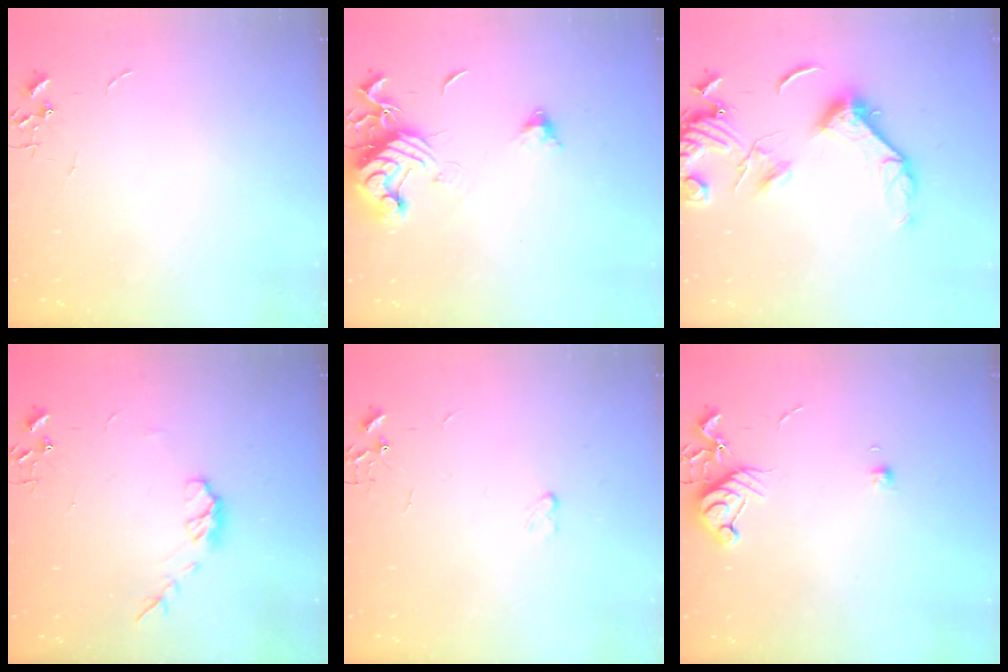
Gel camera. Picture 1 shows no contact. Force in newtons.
{"total": 12.4, "press": 12.2, "slide": 1.7}
{"total": 15.1, "press": 15.0, "slide": 1.8}
{"total": 6.9, "press": 6.9, "slide": 0.4}
{"total": 3.2, "press": 3.1, "slide": 0.4}
{"total": 8.5, "press": 8.5, "slide": 0.9}